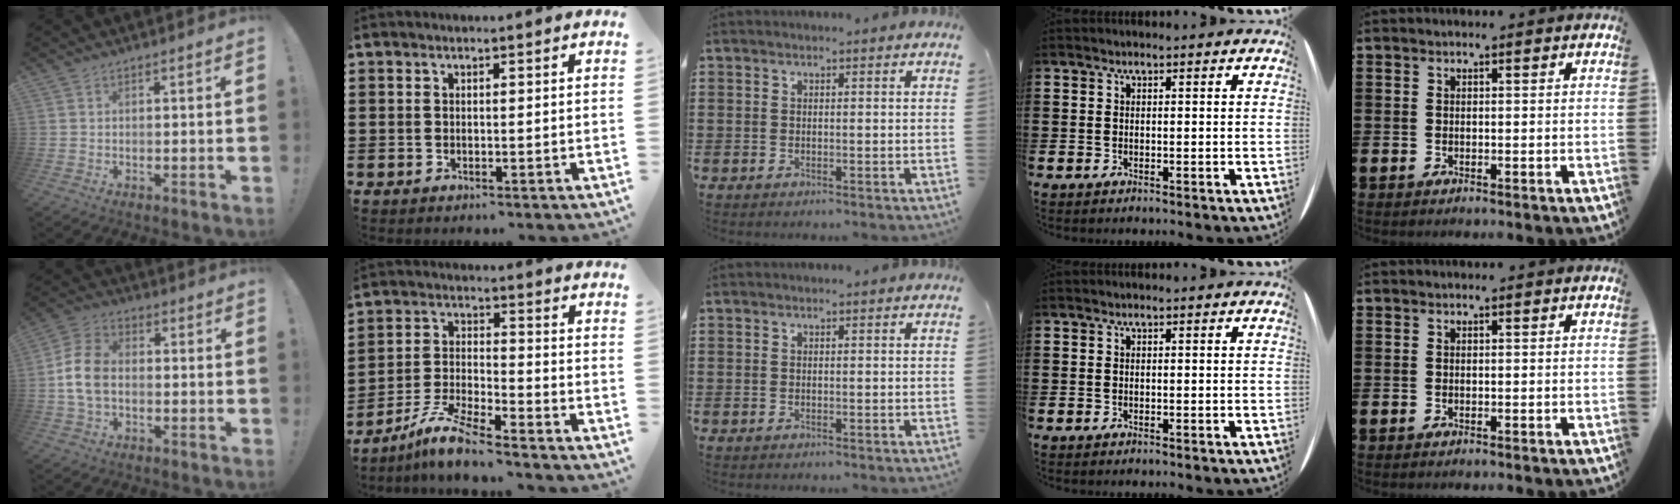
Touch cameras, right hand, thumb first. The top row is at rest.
{"thumb": {"total": 9.7, "force": [-1.2, 6.7, 6.9], "torque": [-0.129, 0.008, -0.019]}, "index": {"total": 7.1, "force": [-6.3, 0.3, 3.2], "torque": [-0.086, -0.009, -0.128]}}